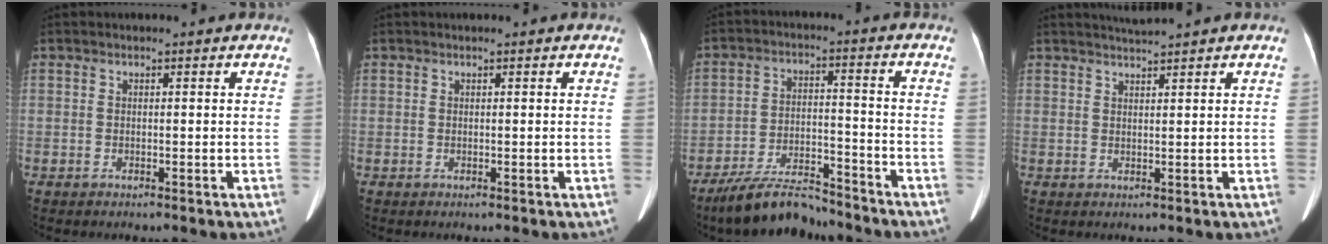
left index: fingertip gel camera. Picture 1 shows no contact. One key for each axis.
{"total": 0.0}
{"total": 10.0, "fx": -9.0, "fy": 2.0, "fz": 3.8, "tx": -0.074, "ty": -0.010, "tz": -0.156}
{"total": 2.0, "fx": 1.8, "fy": -0.9, "fz": 0.2, "tx": -0.006, "ty": 0.002, "tz": 0.040}